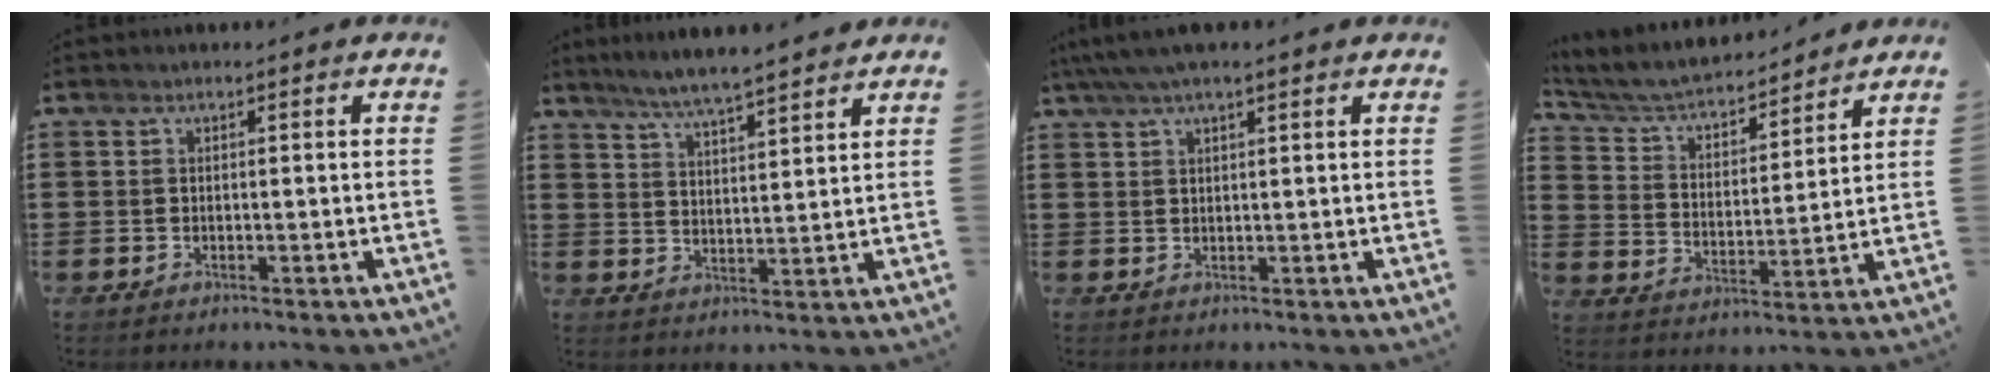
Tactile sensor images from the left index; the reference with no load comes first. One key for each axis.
{"total": 4.9, "fx": 4.6, "fy": -0.3, "fz": 1.4, "tx": -0.046, "ty": -0.022, "tz": 0.081}
{"total": 3.3, "fx": 2.4, "fy": 0.6, "fz": 2.2, "tx": -0.047, "ty": 0.003, "tz": 0.044}
{"total": 4.7, "fx": 4.3, "fy": 1.0, "fz": 1.5, "tx": -0.052, "ty": -0.032, "tz": 0.068}